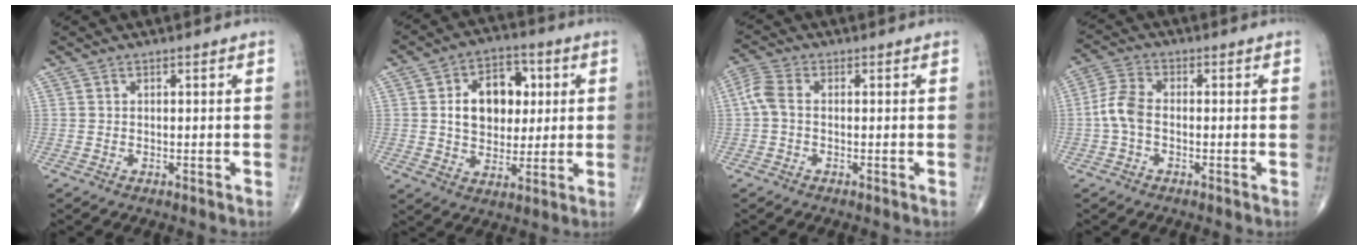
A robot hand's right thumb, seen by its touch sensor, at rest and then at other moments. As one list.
[{"total": 13.0, "force": [2.3, 9.2, 8.9], "torque": [-0.098, 0.006, 0.038]}, {"total": 4.1, "force": [-0.2, 2.4, 3.3], "torque": [-0.086, 0.012, -0.013]}, {"total": 5.4, "force": [-1.0, 3.1, 4.3], "torque": [-0.098, 0.017, -0.028]}]